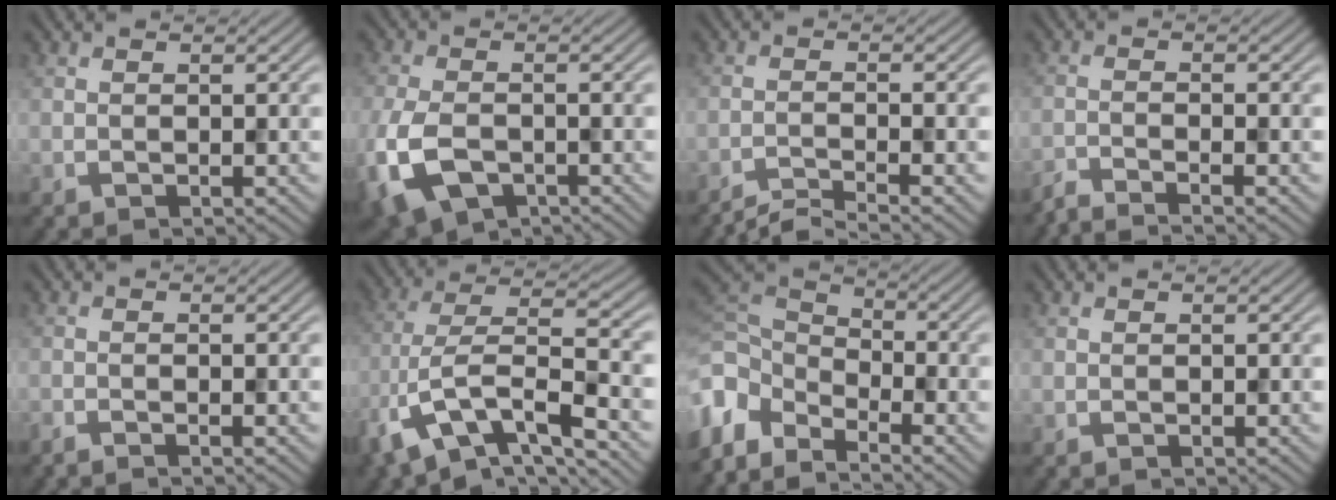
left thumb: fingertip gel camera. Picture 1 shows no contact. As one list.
[{"total": 8.7, "force": [-4.1, 4.9, 6.0], "torque": [-0.153, -0.023, -0.077]}, {"total": 3.8, "force": [-3.2, 0.3, 2.0], "torque": [-0.023, 0.004, -0.073]}, {"total": 3.7, "force": [-3.0, 0.3, 2.1], "torque": [-0.038, -0.002, -0.070]}, {"total": 1.3, "force": [-1.0, 0.0, 0.8], "torque": [-0.010, -0.002, -0.025]}, {"total": 12.4, "force": [-7.3, 4.4, 8.9], "torque": [-0.179, -0.008, -0.141]}, {"total": 6.9, "force": [-4.3, 3.8, 3.8], "torque": [-0.101, -0.009, -0.101]}, {"total": 0.0}]